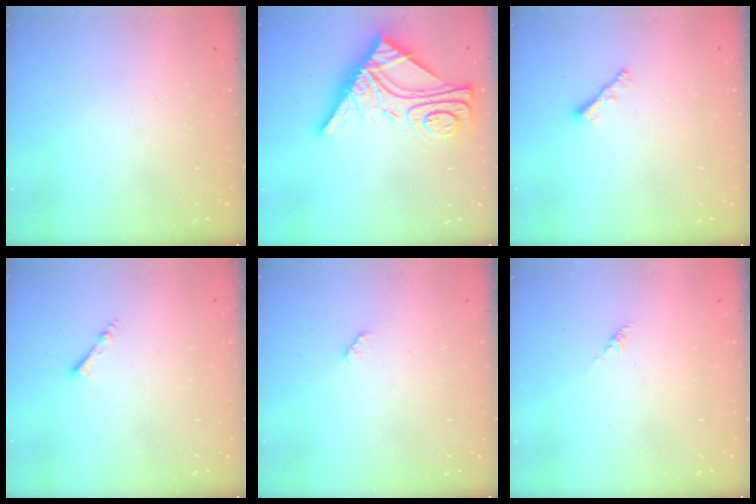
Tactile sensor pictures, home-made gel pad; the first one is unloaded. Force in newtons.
{"total": 14.7, "press": 14.7, "slide": 1.3}
{"total": 2.0, "press": 2.0, "slide": 0.5}
{"total": 2.2, "press": 2.1, "slide": 0.4}
{"total": 2.5, "press": 2.5, "slide": 0.4}
{"total": 0.0}